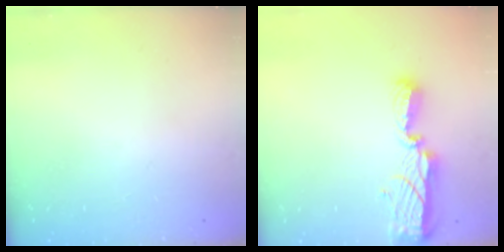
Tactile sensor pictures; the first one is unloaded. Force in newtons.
{"total": 8.3, "press": 8.3, "slide": 0.8}